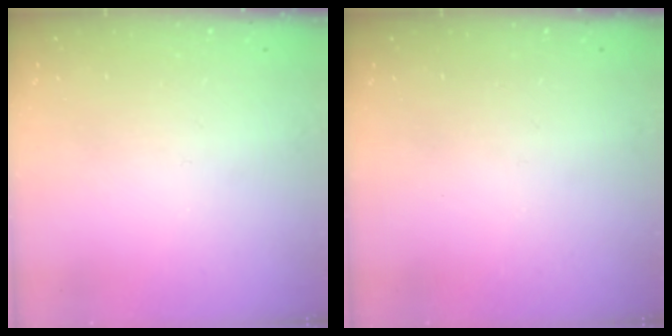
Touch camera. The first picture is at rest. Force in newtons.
{"total": 0.0}